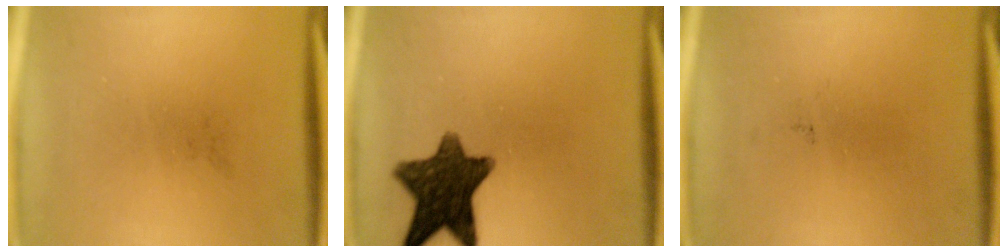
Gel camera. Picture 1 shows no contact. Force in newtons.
{"total": 12.2}
{"total": 0.0}